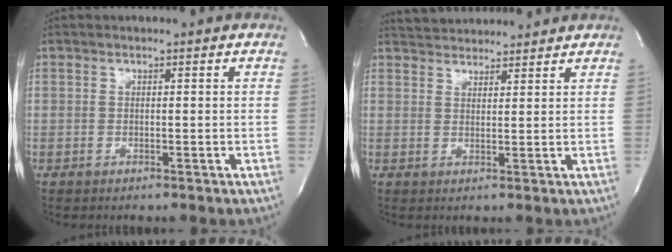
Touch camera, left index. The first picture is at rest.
{"total": 6.9, "force": [6.7, 1.3, 1.1], "torque": [-0.021, 0.025, 0.099]}